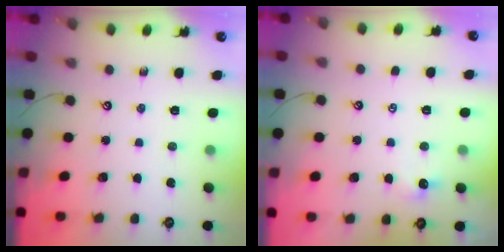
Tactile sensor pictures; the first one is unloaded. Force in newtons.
{"total": 1.1, "press": 1.0, "slide": 0.4}